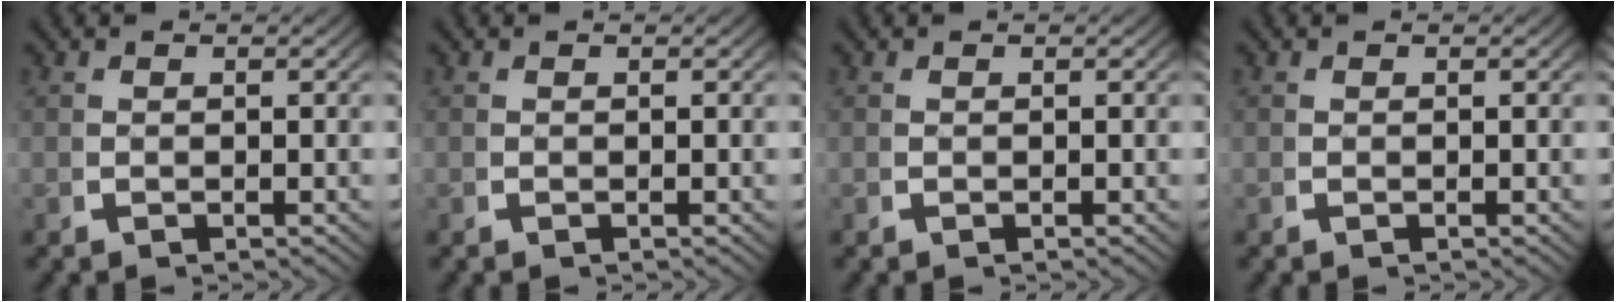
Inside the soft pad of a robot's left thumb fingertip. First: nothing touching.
{"total": 0.0}
{"total": 0.0}
{"total": 0.0}